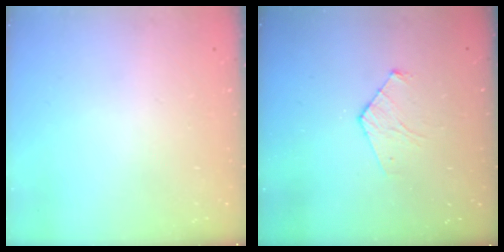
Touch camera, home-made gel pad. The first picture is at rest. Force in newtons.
{"total": 4.3, "press": 4.3, "slide": 0.5}